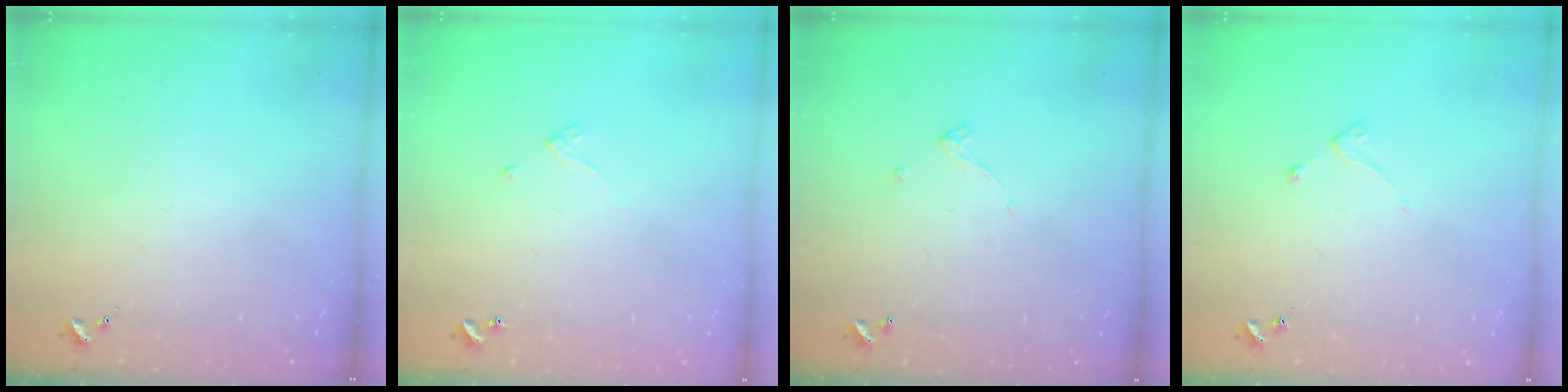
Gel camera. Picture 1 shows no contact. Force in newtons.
{"total": 2.4, "press": 2.4, "slide": 0.2}
{"total": 4.9, "press": 4.9, "slide": 0.2}
{"total": 2.2, "press": 2.1, "slide": 0.4}